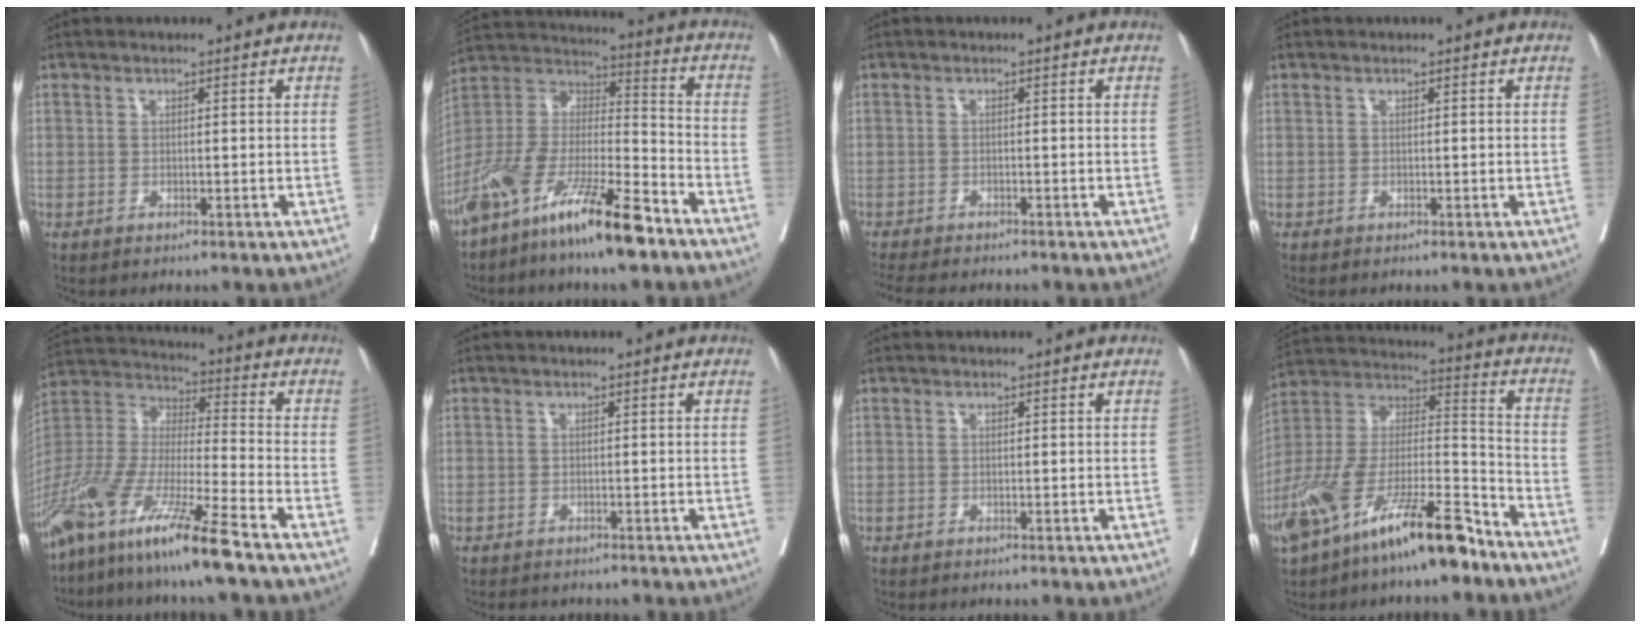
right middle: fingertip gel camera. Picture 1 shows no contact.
{"total": 17.6, "force": [-12.2, 2.9, 12.4], "torque": [-0.256, -0.010, -0.231]}
{"total": 7.6, "force": [-6.6, 1.6, 3.3], "torque": [-0.052, -0.010, -0.099]}
{"total": 0.0}
{"total": 17.4, "force": [-12.1, 0.3, 12.5], "torque": [-0.276, -0.042, -0.236]}
{"total": 2.5, "force": [-2.1, 1.1, 0.6], "torque": [-0.012, -0.005, -0.029]}
{"total": 0.0}
{"total": 19.6, "force": [-13.6, 4.4, 13.4], "torque": [-0.287, -0.010, -0.253]}